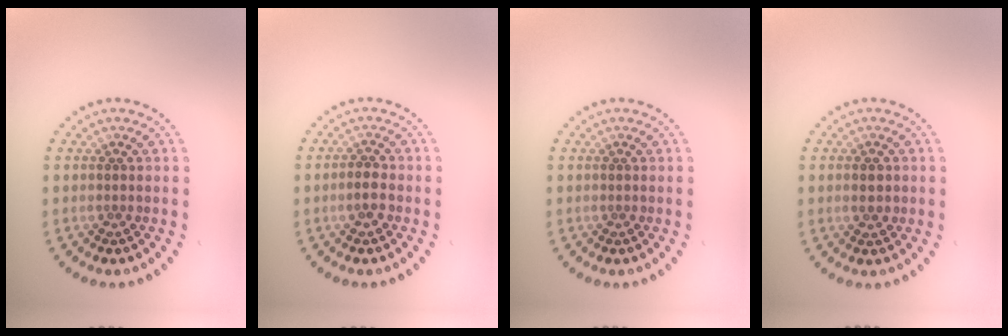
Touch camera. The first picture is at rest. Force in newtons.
{"total": 2.0, "press": 1.9, "slide": 0.6}
{"total": 0.0}
{"total": 2.2, "press": 2.2, "slide": 0.1}